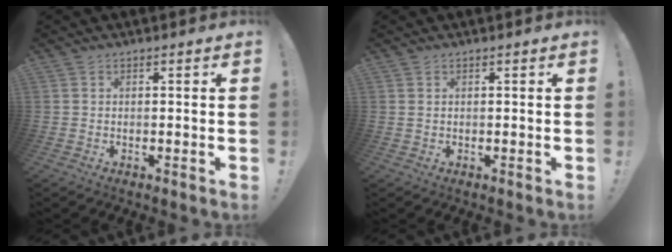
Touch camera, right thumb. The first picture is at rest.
{"total": 0.5, "force": [0.3, 0.1, 0.4], "torque": [-0.012, 0.002, 0.007]}